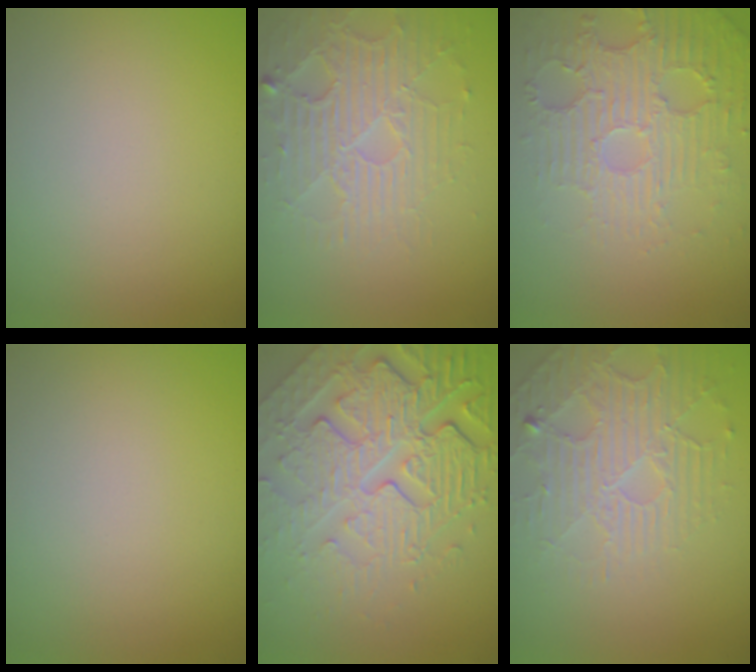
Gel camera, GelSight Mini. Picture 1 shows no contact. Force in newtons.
{"total": 3.9, "press": 3.5, "slide": 1.6}
{"total": 5.4, "press": 3.6, "slide": 4.0}
{"total": 0.0}
{"total": 8.6, "press": 5.9, "slide": 6.3}
{"total": 4.7, "press": 3.4, "slide": 3.2}